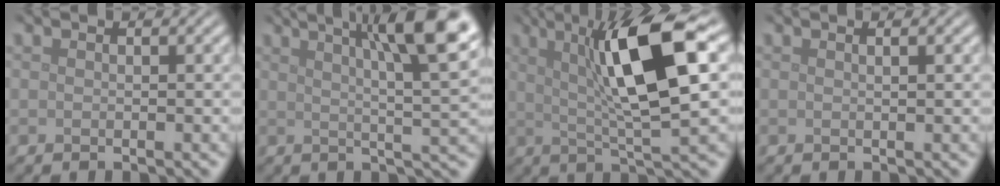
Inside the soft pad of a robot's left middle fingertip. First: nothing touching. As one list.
[{"total": 11.2, "force": [4.8, 2.8, 9.7], "torque": [-0.101, 0.029, 0.065]}, {"total": 9.9, "force": [2.5, 1.9, 9.4], "torque": [-0.145, 0.006, 0.044]}, {"total": 0.8, "force": [0.3, 0.2, 0.7], "torque": [-0.003, 0.004, 0.003]}]